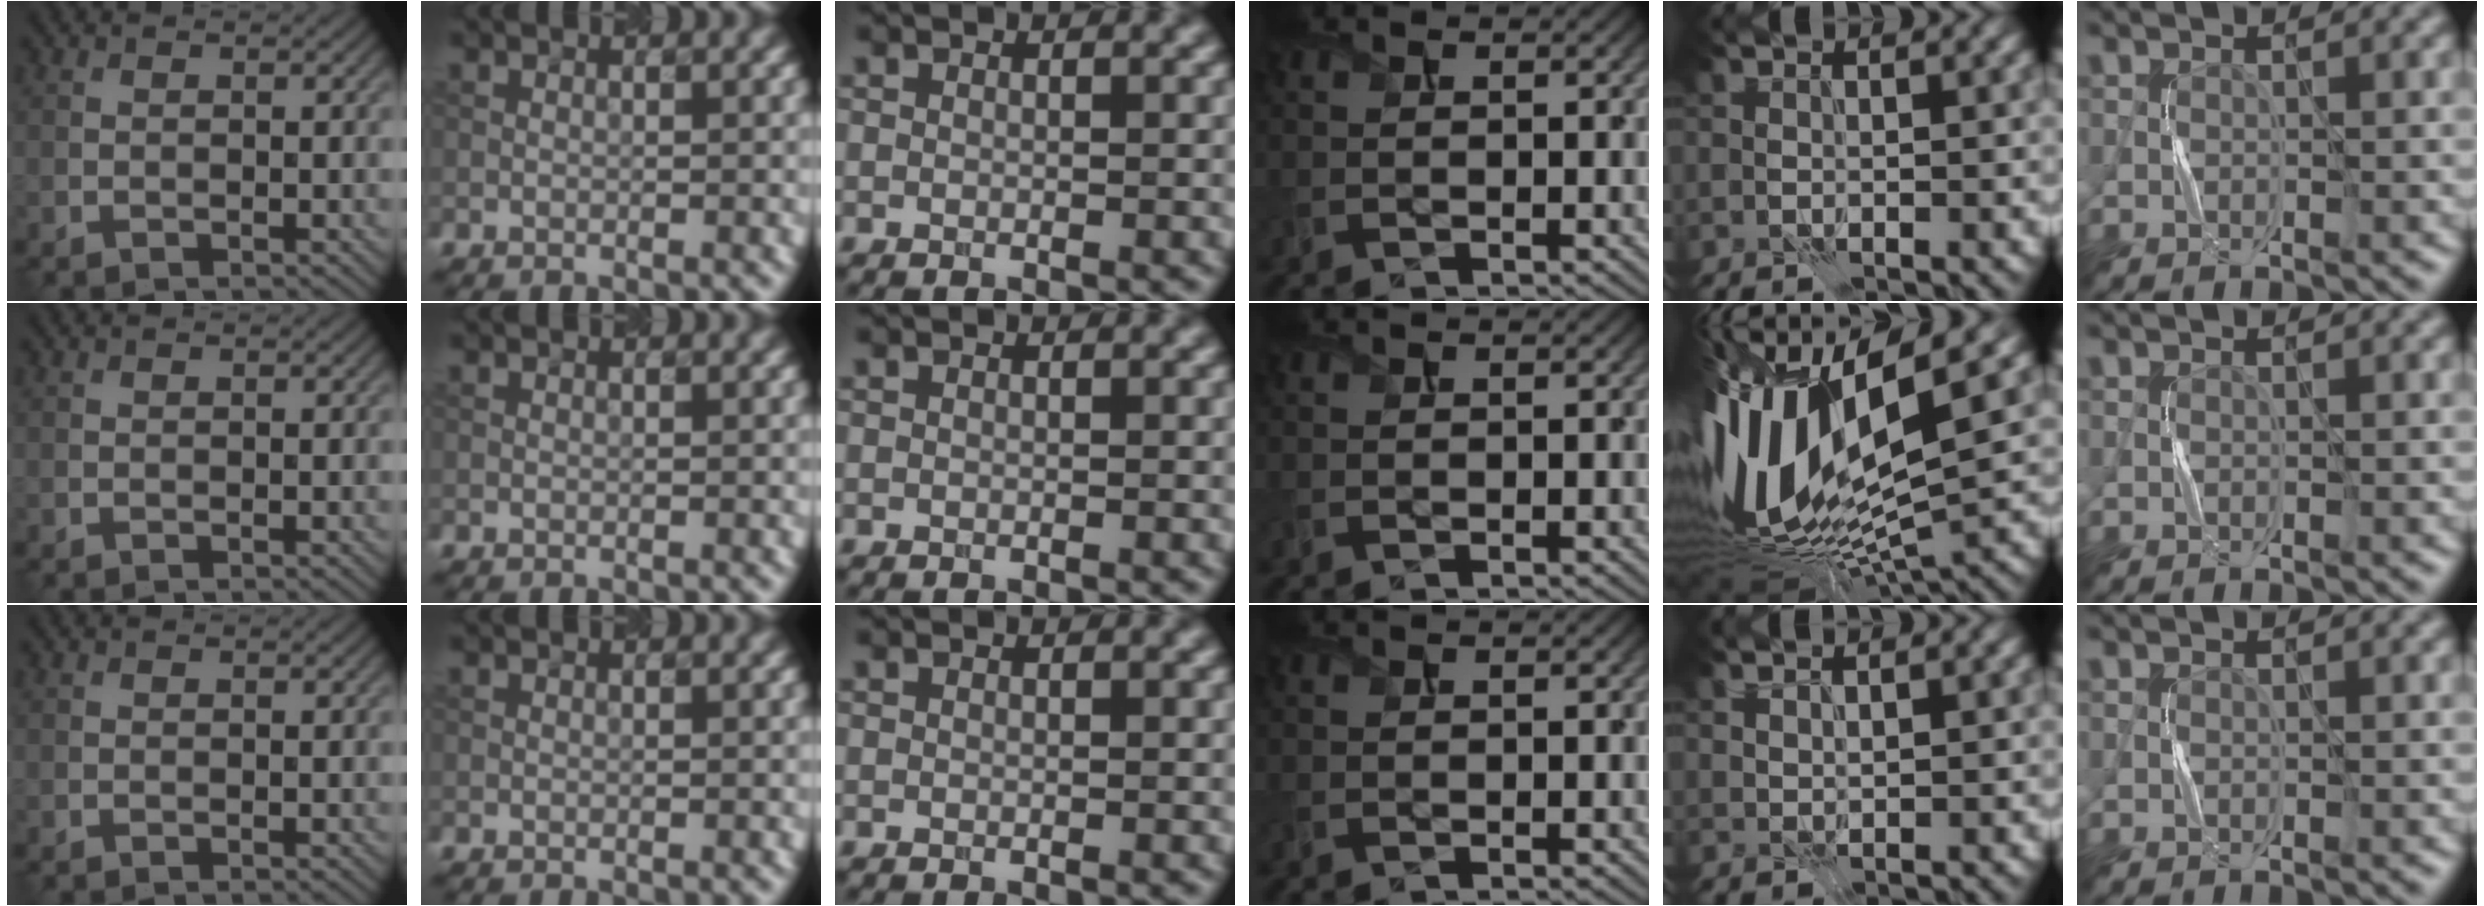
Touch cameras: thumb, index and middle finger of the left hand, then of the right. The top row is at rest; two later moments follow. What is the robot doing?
{"motion": "press", "object": "sticky note"}